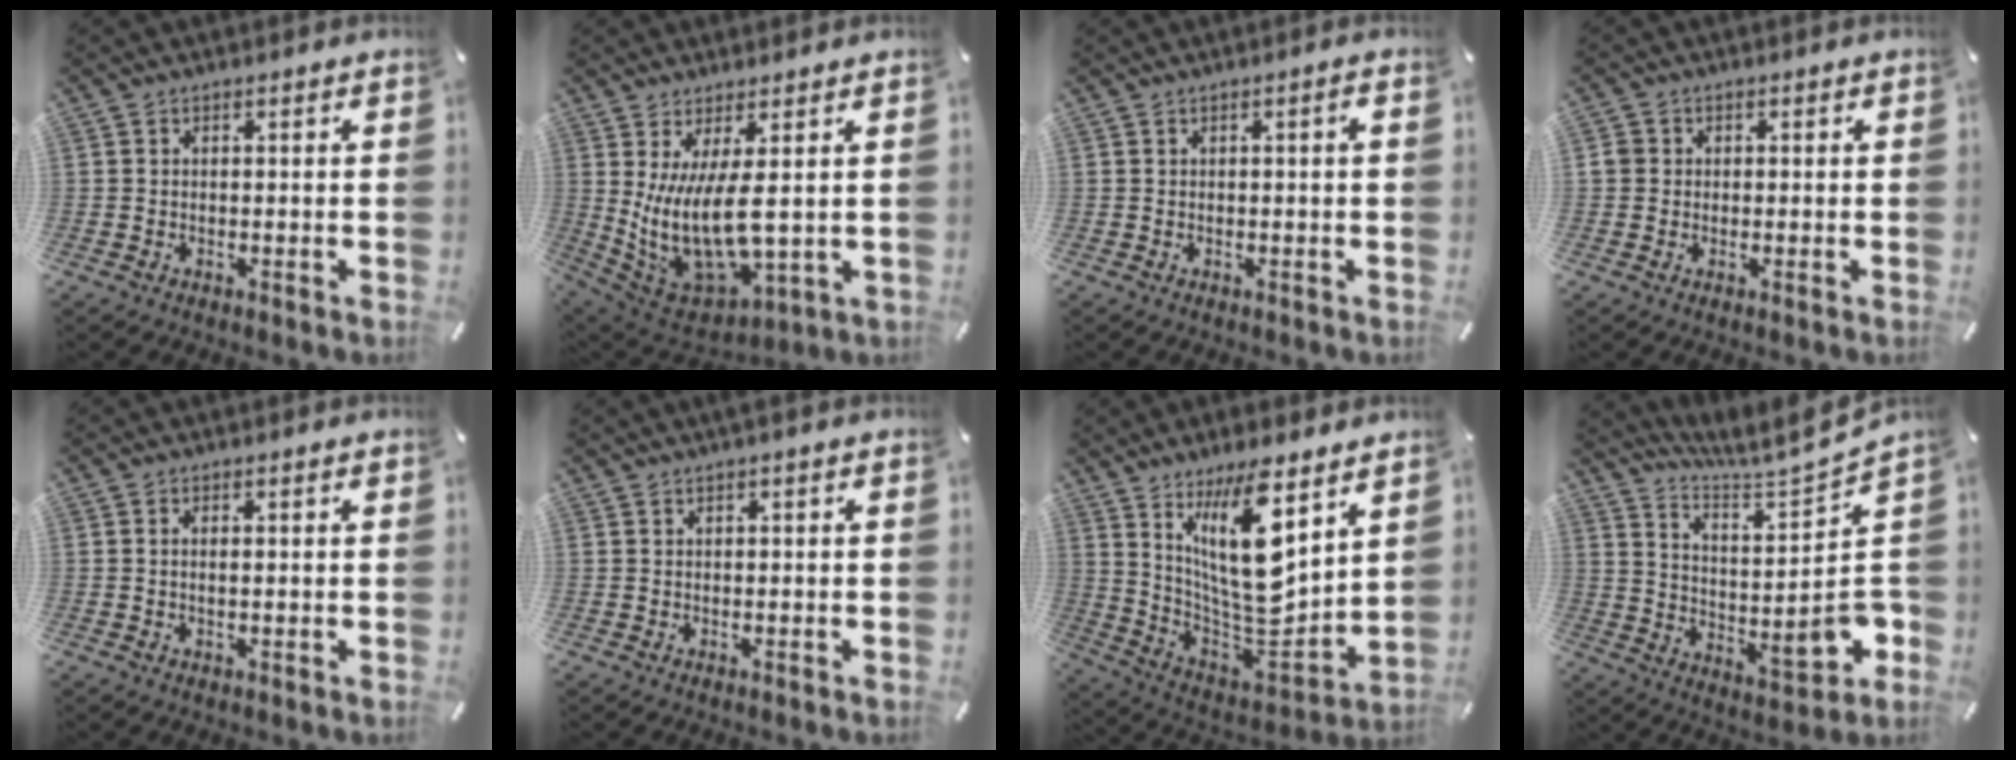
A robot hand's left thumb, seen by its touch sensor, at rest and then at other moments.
{"total": 13.5, "force": [2.6, 6.1, 11.8], "torque": [-0.263, -0.040, 0.055]}
{"total": 1.5, "force": [0.1, 0.1, 1.5], "torque": [-0.025, -0.001, 0.000]}
{"total": 1.9, "force": [-0.1, 1.8, 0.6], "torque": [-0.010, 0.006, -0.005]}
{"total": 1.4, "force": [0.2, 0.2, 1.4], "torque": [-0.025, -0.001, 0.003]}
{"total": 0.9, "force": [0.4, 0.0, 0.8], "torque": [-0.015, 0.000, 0.006]}
{"total": 19.2, "force": [9.3, 6.7, 15.4], "torque": [-0.307, -0.084, 0.151]}
{"total": 9.3, "force": [2.6, 2.4, 8.6], "torque": [-0.100, -0.065, 0.035]}